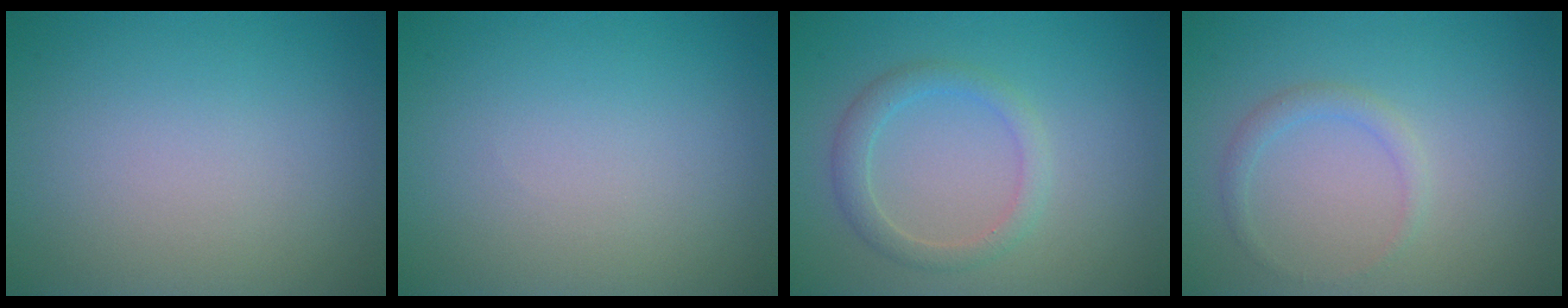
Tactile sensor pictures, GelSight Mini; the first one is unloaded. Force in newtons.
{"total": 0.0}
{"total": 2.3, "press": 2.3, "slide": 0.1}
{"total": 1.3, "press": 1.3, "slide": 0.1}